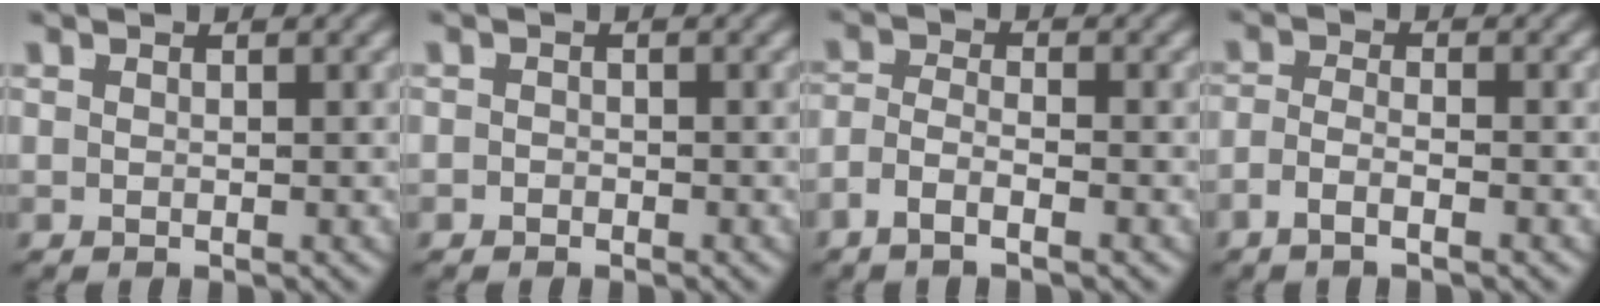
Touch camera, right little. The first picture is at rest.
{"total": 1.0, "force": [-0.9, 0.0, -0.3], "torque": [0.011, -0.008, -0.013]}
{"total": 3.0, "force": [-1.8, 1.2, 2.0], "torque": [-0.042, -0.015, -0.029]}
{"total": 2.4, "force": [-1.7, 0.4, 1.6], "torque": [-0.032, -0.012, -0.027]}